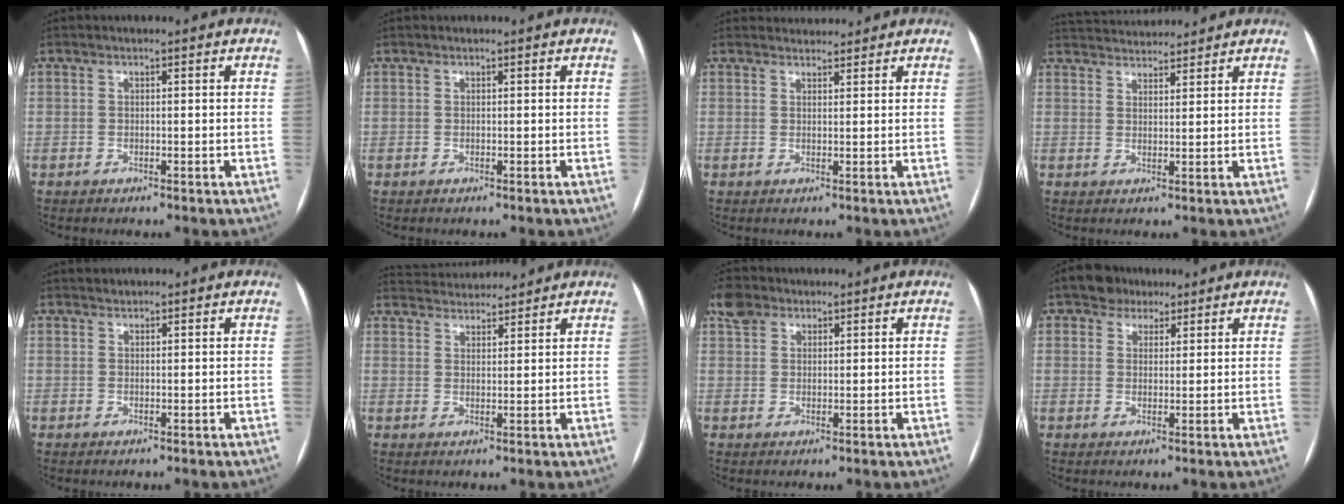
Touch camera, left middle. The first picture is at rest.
{"total": 0.0}
{"total": 3.2, "force": [3.1, 0.8, 0.0], "torque": [-0.001, 0.020, 0.046]}
{"total": 8.6, "force": [8.3, 1.2, 1.8], "torque": [-0.035, 0.028, 0.128]}
{"total": 0.5, "force": [0.5, 0.0, -0.2], "torque": [-0.003, 0.004, 0.009]}
{"total": 7.3, "force": [7.1, 0.9, 1.1], "torque": [-0.024, 0.027, 0.111]}
{"total": 3.9, "force": [2.5, 2.6, 1.4], "torque": [-0.035, 0.020, 0.051]}
{"total": 4.1, "force": [2.9, 2.8, 0.6], "torque": [-0.010, 0.016, 0.045]}